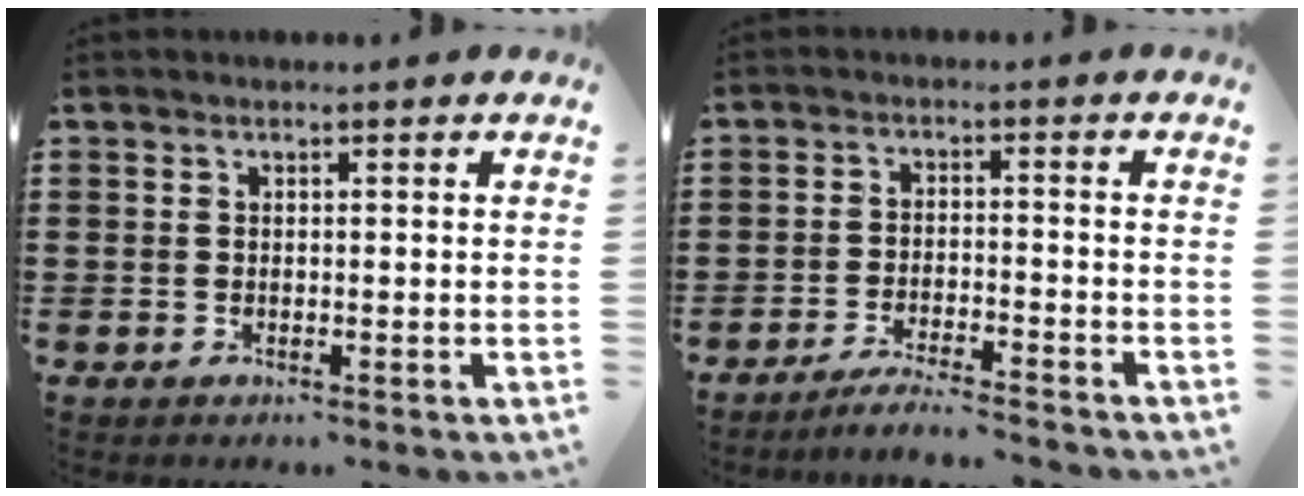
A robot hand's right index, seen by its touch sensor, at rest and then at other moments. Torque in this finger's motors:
{"motor_torque": [1.07, 1.07, 0.03, 0.02]}